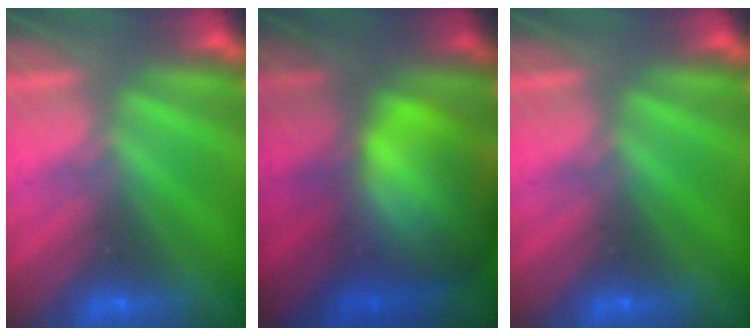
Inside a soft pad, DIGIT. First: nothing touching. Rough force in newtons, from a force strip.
{"total": 10.8}
{"total": 0.0}